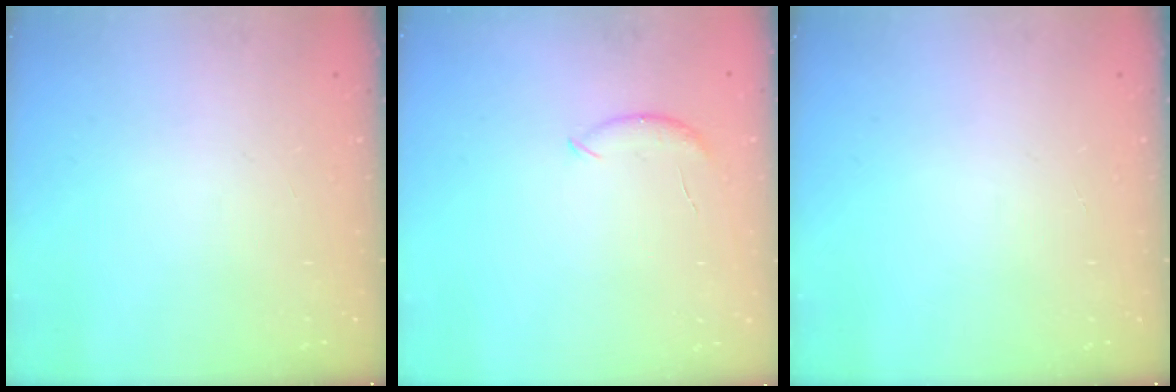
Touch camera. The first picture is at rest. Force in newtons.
{"total": 6.6, "press": 6.5, "slide": 1.1}
{"total": 0.0}